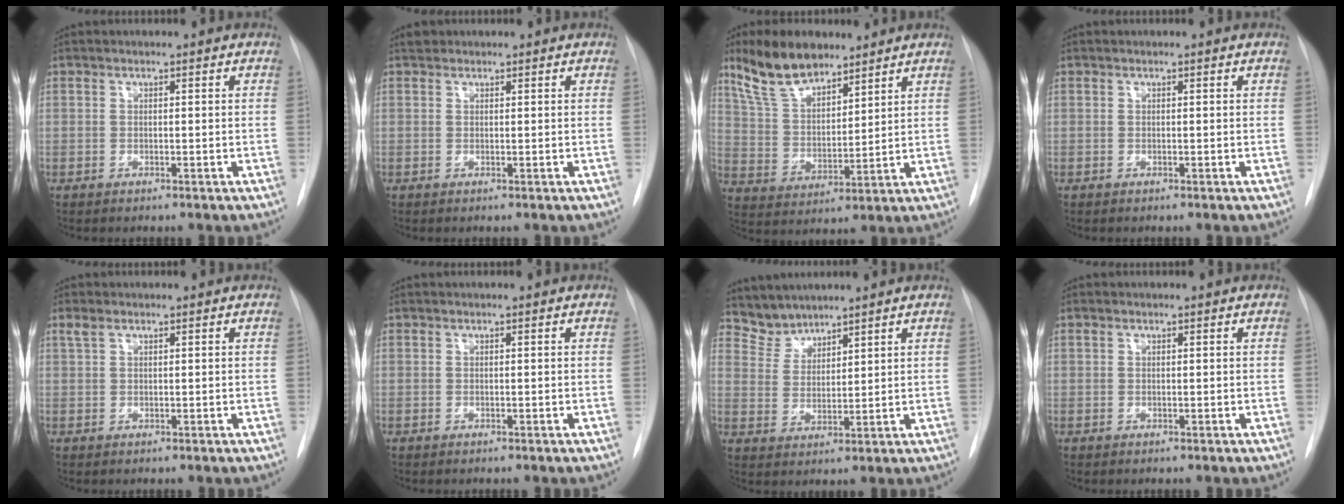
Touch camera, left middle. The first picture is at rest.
{"total": 0.9, "force": [0.8, 0.5, 0.0], "torque": [-0.001, 0.009, 0.011]}
{"total": 11.4, "force": [8.9, 4.2, 5.8], "torque": [-0.115, 0.011, 0.174]}
{"total": 0.0}
{"total": 1.5, "force": [1.0, 0.7, 0.9], "torque": [-0.026, 0.016, 0.023]}
{"total": 0.0}
{"total": 4.6, "force": [4.3, 1.4, -0.6], "torque": [0.013, 0.006, 0.094]}
{"total": 0.5, "force": [0.3, 0.3, 0.2], "torque": [-0.005, 0.011, 0.004]}